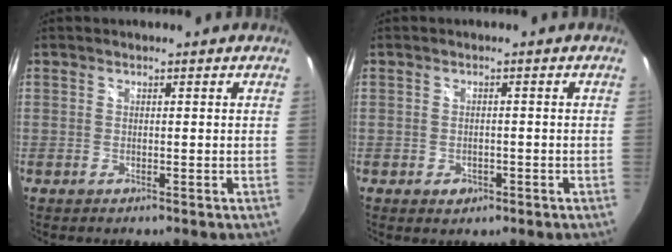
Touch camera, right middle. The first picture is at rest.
{"total": 2.5, "force": [-1.1, 1.9, 1.2], "torque": [-0.021, -0.003, -0.013]}